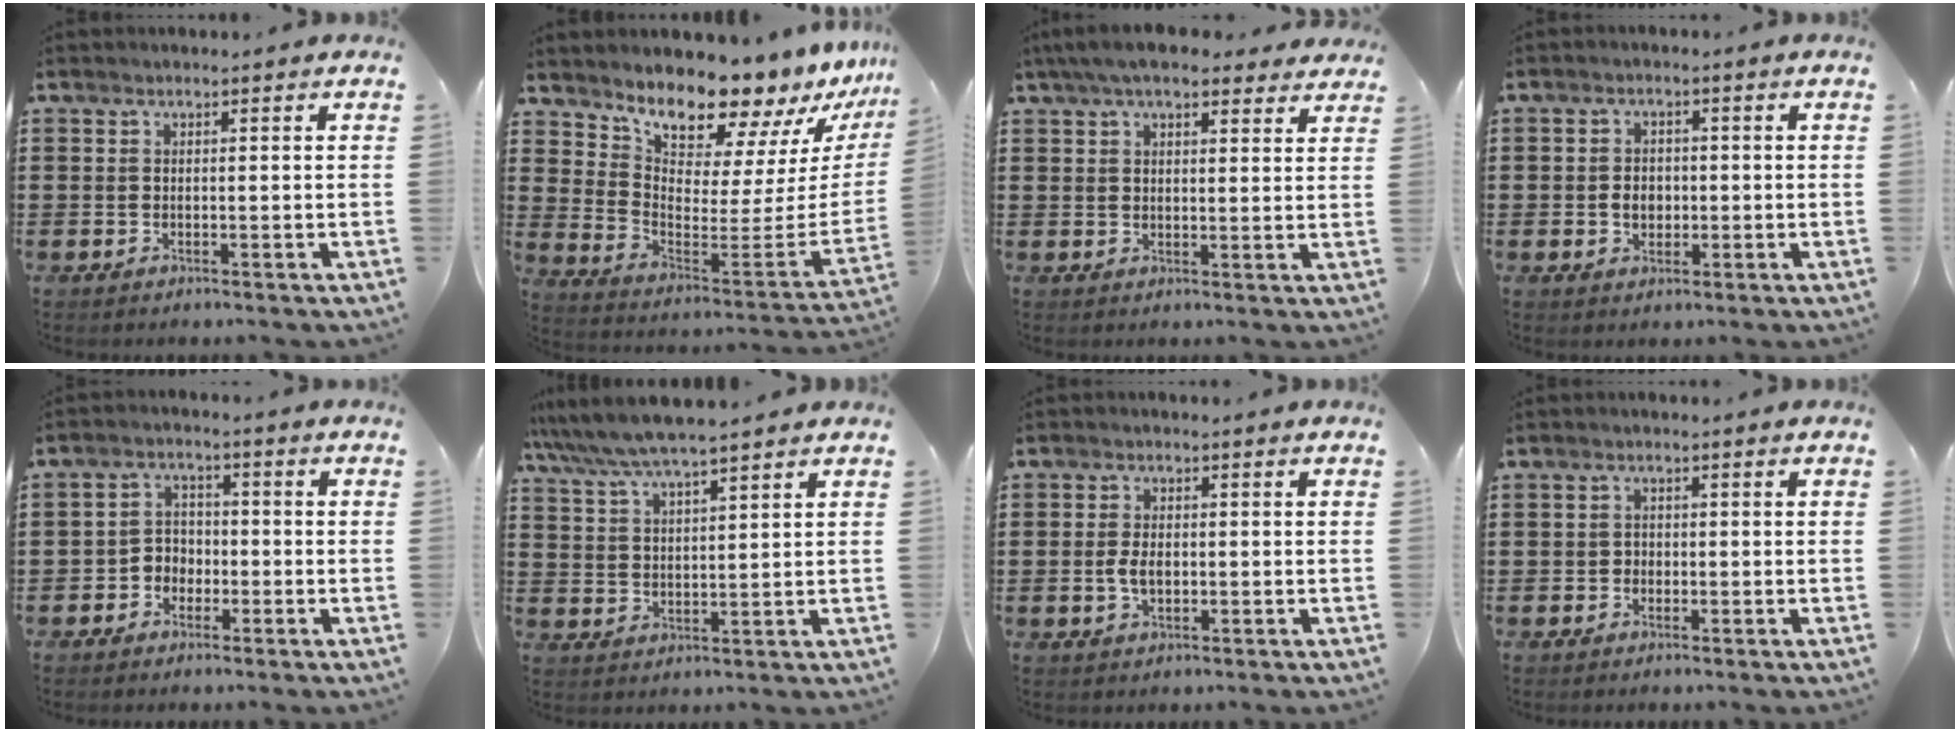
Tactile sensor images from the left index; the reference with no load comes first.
{"total": 10.5, "force": [10.2, 1.9, 1.8], "torque": [-0.053, -0.106, 0.176]}
{"total": 6.3, "force": [5.1, 1.6, 3.3], "torque": [-0.077, -0.001, 0.094]}
{"total": 3.0, "force": [-0.3, 2.3, 1.9], "torque": [-0.033, 0.002, -0.010]}
{"total": 3.4, "force": [-2.0, 2.6, 0.8], "torque": [-0.026, 0.008, -0.045]}
{"total": 6.0, "force": [5.3, 0.4, 2.7], "torque": [-0.070, -0.018, 0.094]}
{"total": 3.3, "force": [-0.3, 1.8, 2.8], "torque": [-0.068, -0.001, -0.011]}
{"total": 1.1, "force": [-0.4, 0.9, 0.3], "torque": [-0.010, 0.003, -0.011]}